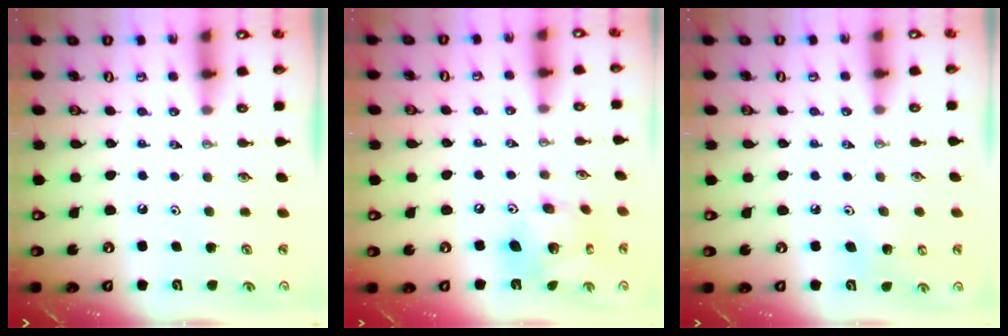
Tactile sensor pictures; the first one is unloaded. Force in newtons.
{"total": 13.9, "press": 13.8, "slide": 1.3}
{"total": 4.0, "press": 3.9, "slide": 0.9}